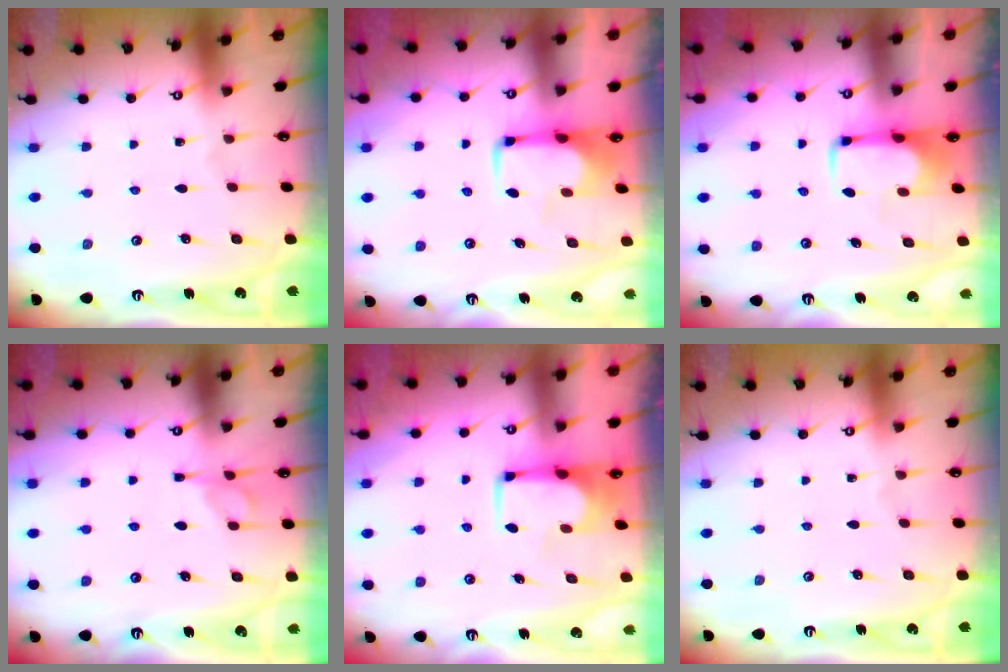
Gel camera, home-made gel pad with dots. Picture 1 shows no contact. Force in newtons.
{"total": 1.7, "press": 1.6, "slide": 0.5}
{"total": 1.7, "press": 1.7, "slide": 0.5}
{"total": 5.8, "press": 5.7, "slide": 0.9}
{"total": 1.7, "press": 1.7, "slide": 0.1}
{"total": 0.0}